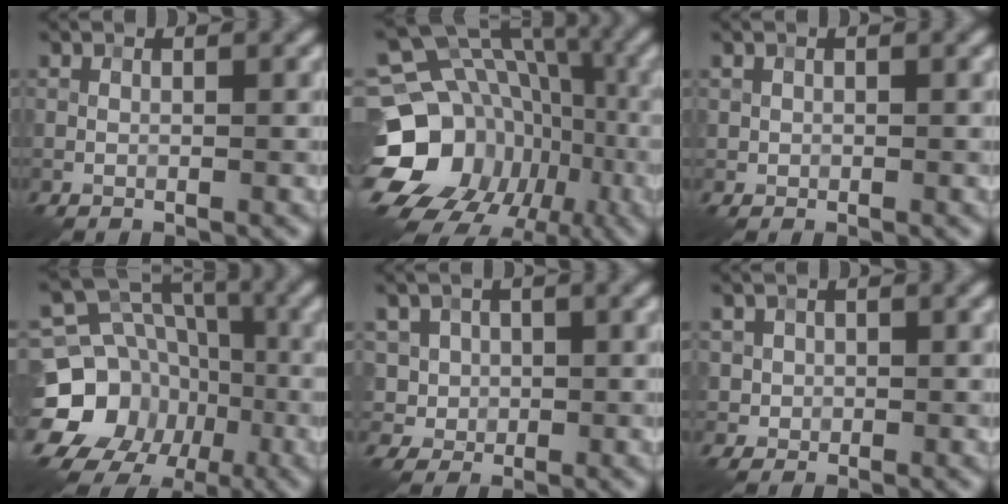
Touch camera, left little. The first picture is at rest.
{"total": 20.2, "force": [-5.8, 17.0, 9.2], "torque": [-0.163, -0.013, -0.111]}
{"total": 0.5, "force": [0.2, 0.5, 0.0], "torque": [0.003, -0.003, 0.003]}
{"total": 16.3, "force": [-5.2, 14.4, 5.8], "torque": [-0.126, -0.029, -0.092]}
{"total": 4.3, "force": [1.2, 3.9, 1.5], "torque": [-0.026, 0.014, 0.017]}
{"total": 1.6, "force": [0.4, 1.5, 0.3], "torque": [0.003, -0.005, 0.014]}